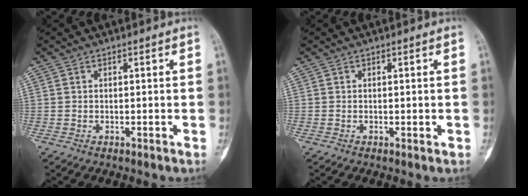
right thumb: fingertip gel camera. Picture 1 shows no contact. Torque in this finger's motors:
{"motor_torque": [-0.02, 0.03, -0.10, -0.04, -0.08]}